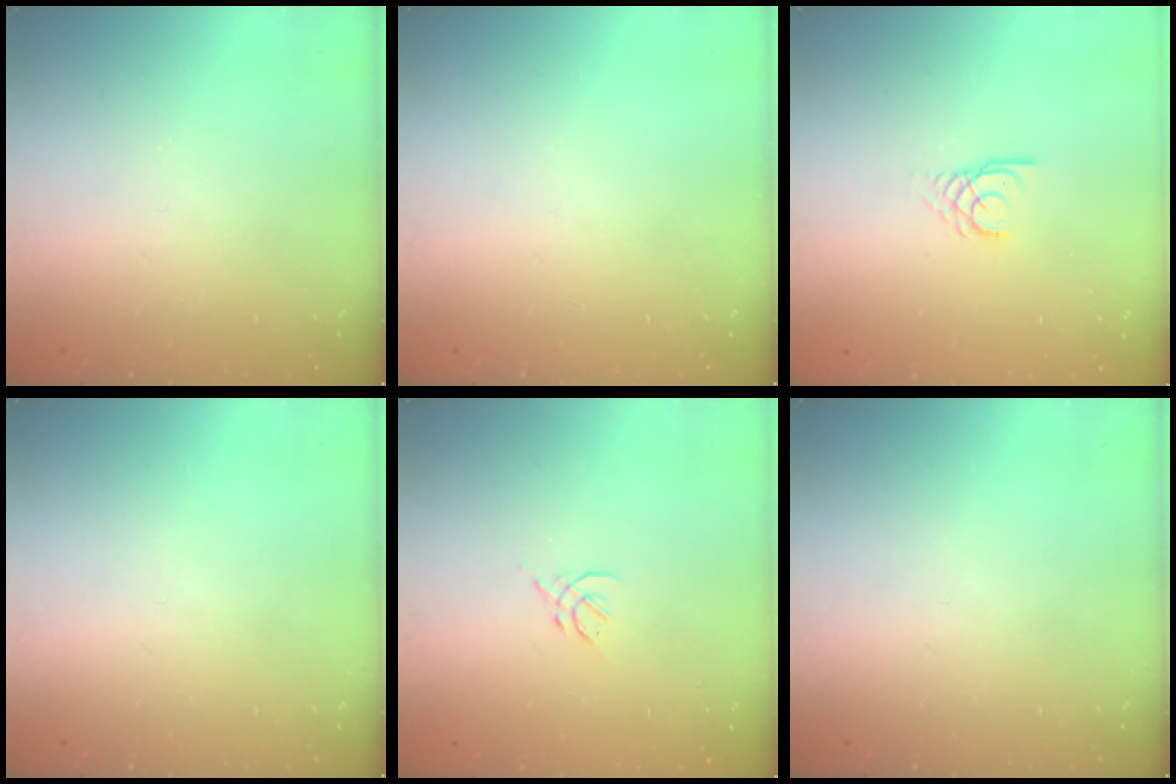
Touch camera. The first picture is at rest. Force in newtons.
{"total": 0.0}
{"total": 2.2, "press": 2.2, "slide": 0.2}
{"total": 0.0}
{"total": 2.7, "press": 2.6, "slide": 0.8}
{"total": 0.0}